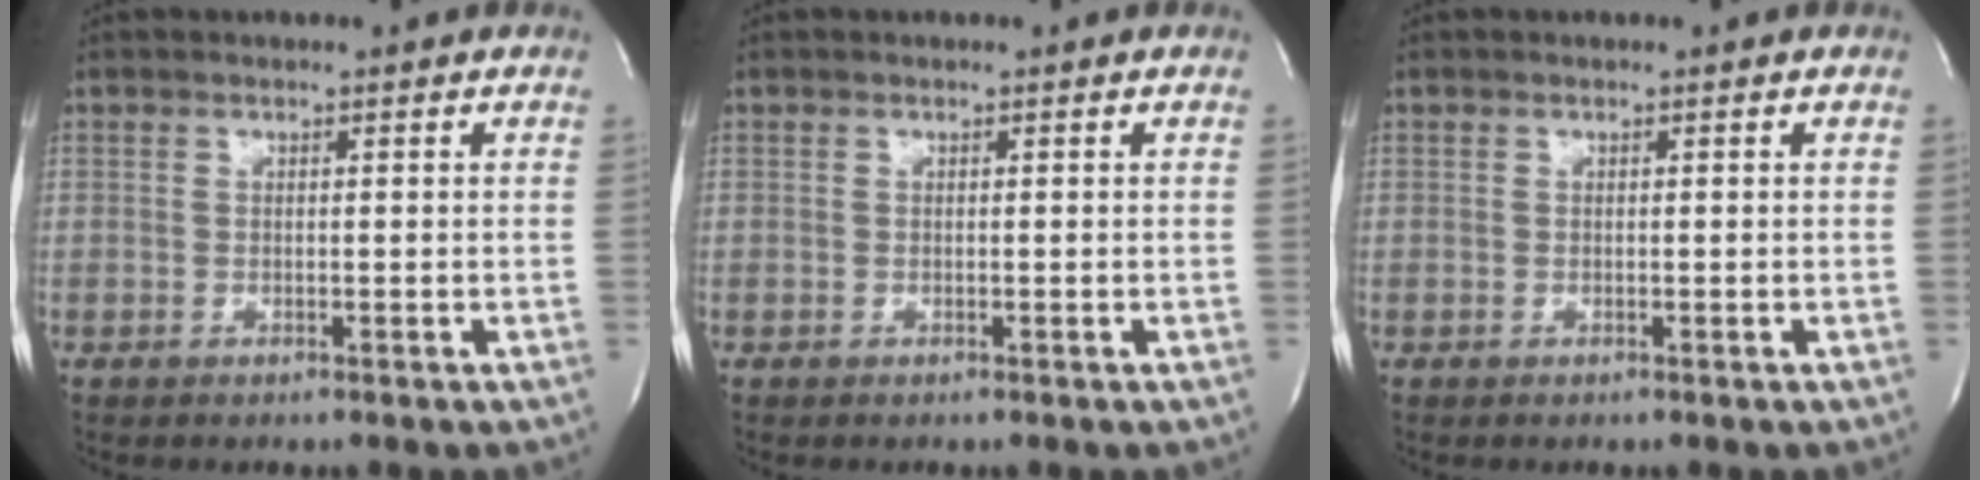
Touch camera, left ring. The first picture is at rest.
{"total": 0.0}
{"total": 0.0}